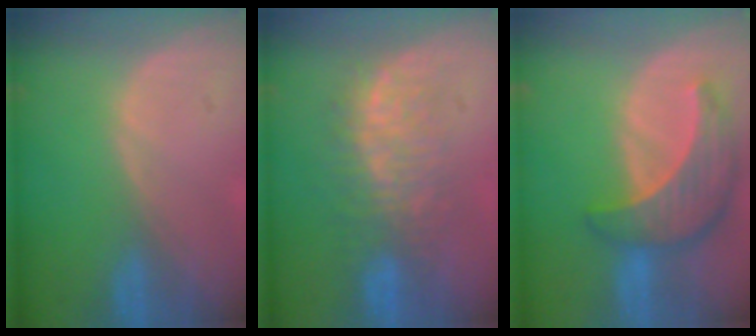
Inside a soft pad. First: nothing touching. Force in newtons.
{"total": 7.6, "press": 7.4, "slide": 1.3}
{"total": 8.7, "press": 7.8, "slide": 3.7}